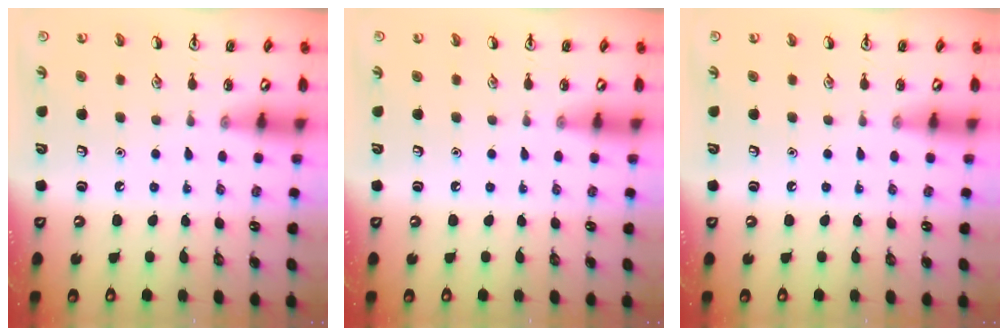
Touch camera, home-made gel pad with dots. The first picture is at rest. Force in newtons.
{"total": 0.0}
{"total": 0.0}